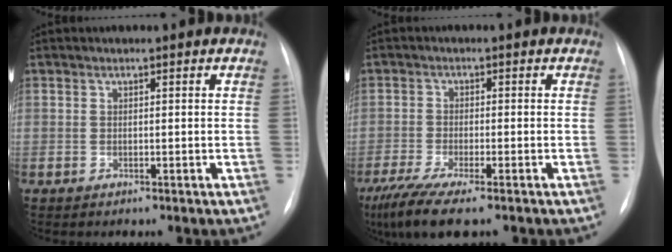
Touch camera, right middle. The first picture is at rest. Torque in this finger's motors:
{"motor_torque": [1.12, -1.02, 0.15, 0.08]}